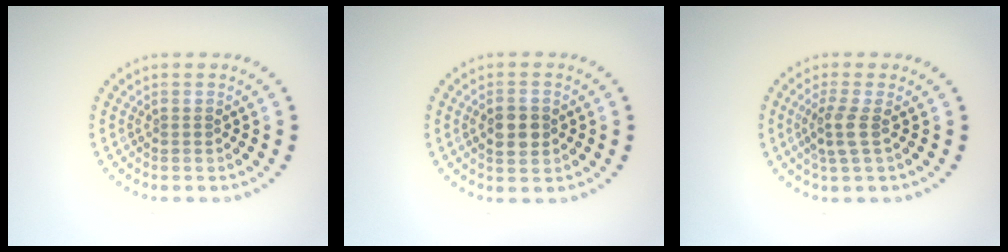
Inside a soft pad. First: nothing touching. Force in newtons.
{"total": 3.2, "press": 3.1, "slide": 0.1}
{"total": 2.1, "press": 1.7, "slide": 1.2}